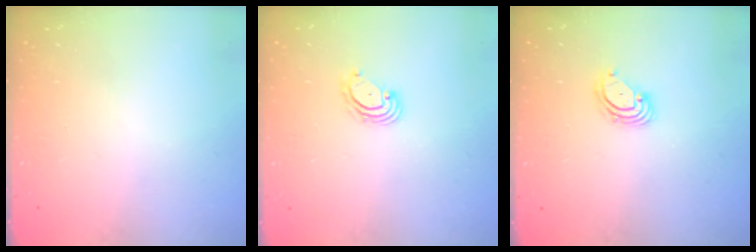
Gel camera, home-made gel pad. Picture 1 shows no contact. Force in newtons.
{"total": 3.2, "press": 3.2, "slide": 0.4}
{"total": 3.2, "press": 3.2, "slide": 0.1}